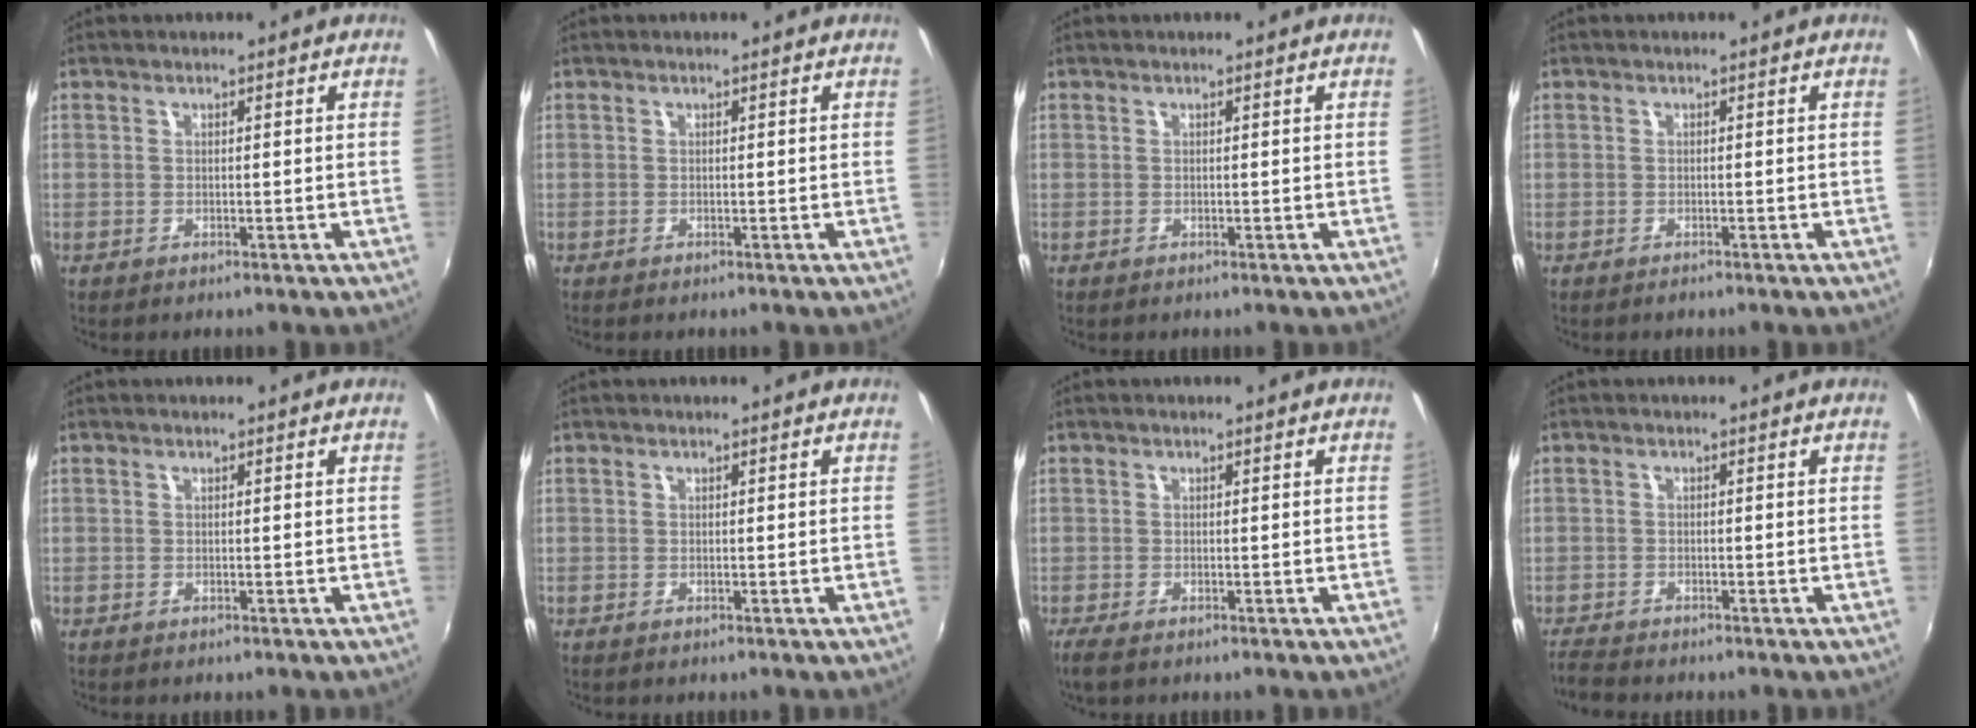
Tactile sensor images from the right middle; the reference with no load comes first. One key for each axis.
{"total": 0.0}
{"total": 0.0}
{"total": 0.5, "fx": -0.5, "fy": 0.1, "fz": 0.1, "tx": -0.003, "ty": -0.001, "tz": -0.009}
{"total": 0.0}
{"total": 0.0}
{"total": 2.3, "fx": -1.6, "fy": 0.6, "fz": 1.6, "tx": -0.032, "ty": -0.010, "tz": -0.030}
{"total": 3.4, "fx": -3.3, "fy": 0.5, "fz": 0.8, "tx": -0.030, "ty": -0.019, "tz": -0.068}